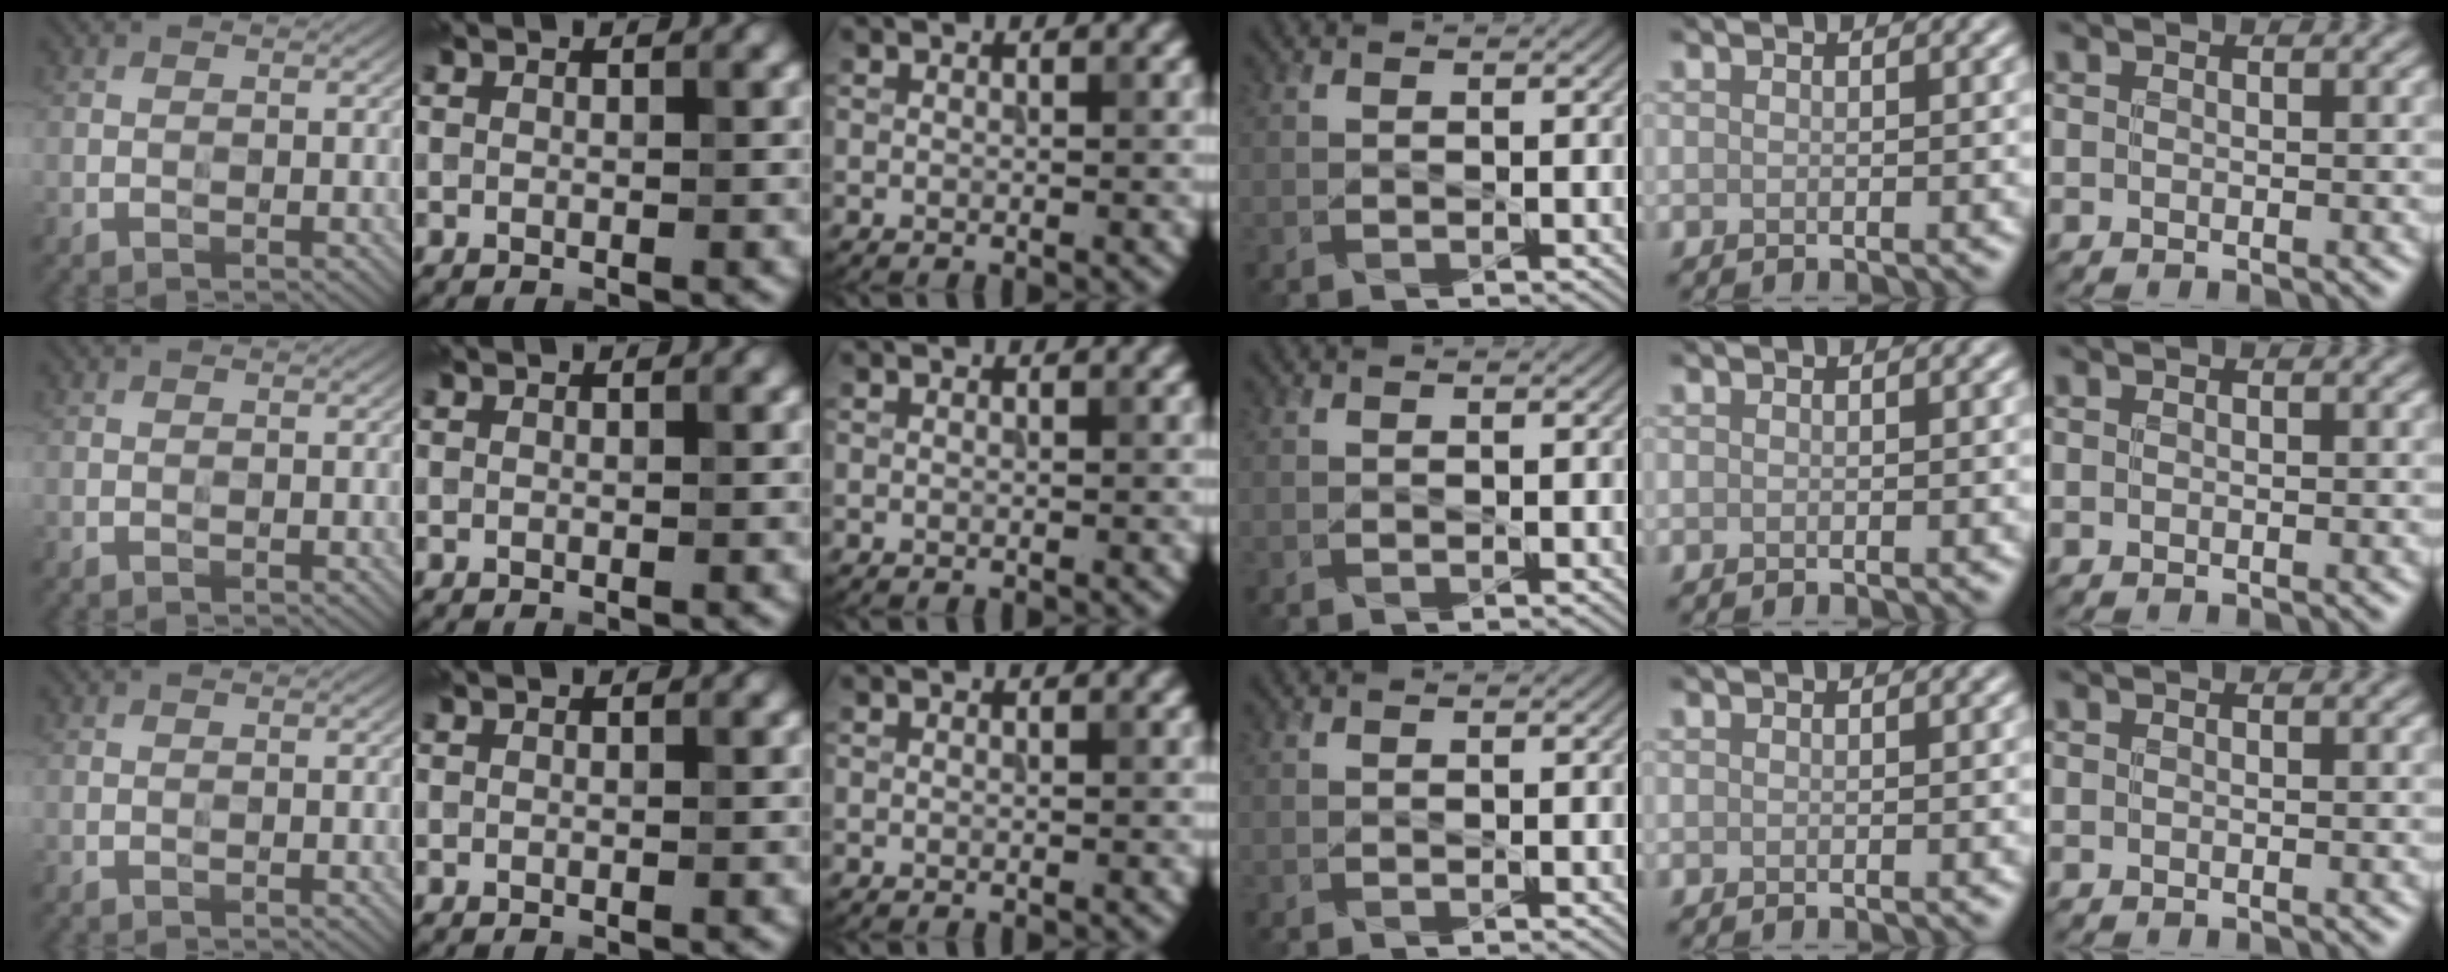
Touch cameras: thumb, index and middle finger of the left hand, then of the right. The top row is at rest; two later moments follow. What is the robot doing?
{"motion": "wipe", "object": "measuring cup"}